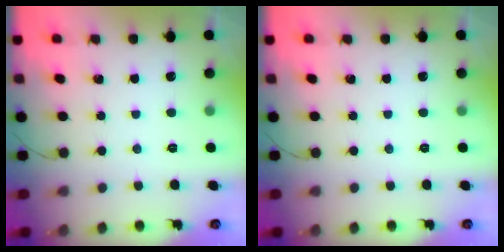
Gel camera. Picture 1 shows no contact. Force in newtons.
{"total": 0.0}